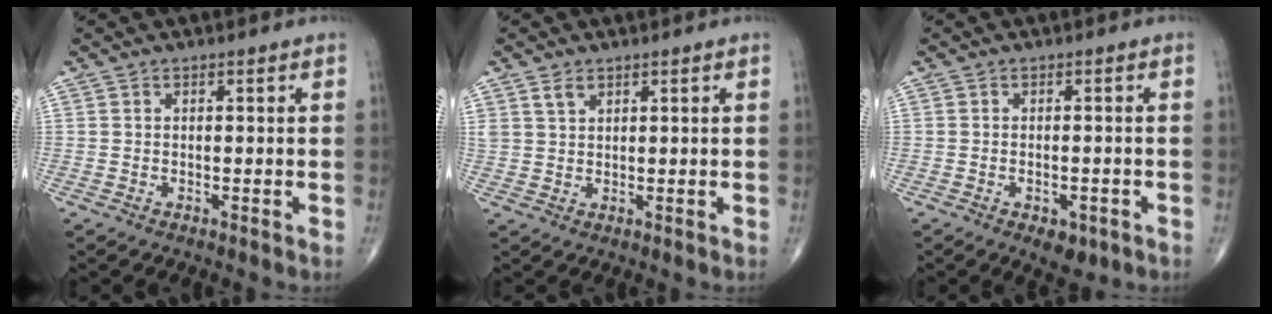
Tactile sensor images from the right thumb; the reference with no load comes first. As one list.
[{"total": 2.4, "force": [1.6, 1.4, 1.1], "torque": [-0.017, -0.006, 0.035]}, {"total": 4.4, "force": [-2.1, 2.4, 3.1], "torque": [-0.038, 0.009, -0.020]}]